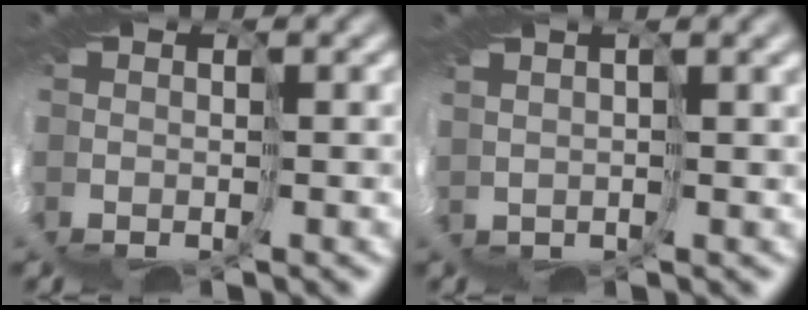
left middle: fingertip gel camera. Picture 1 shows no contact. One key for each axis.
{"total": 2.6, "fx": 1.5, "fy": -1.7, "fz": -1.3, "tx": 0.021, "ty": 0.010, "tz": 0.028}